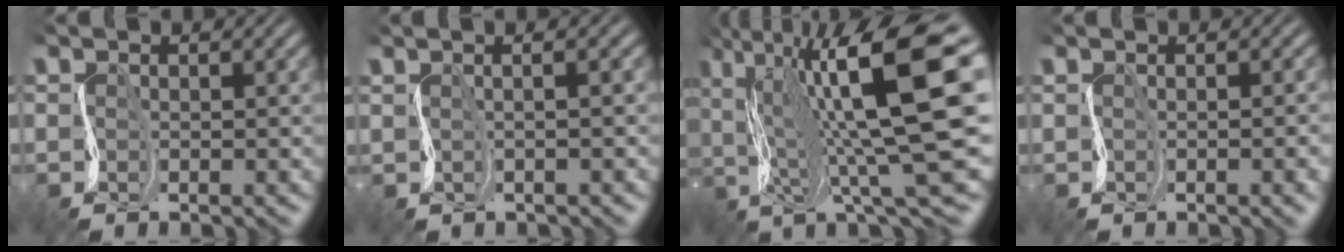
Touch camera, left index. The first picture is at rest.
{"total": 3.2, "force": [1.6, 1.5, 2.3], "torque": [-0.016, 0.023, -0.004]}
{"total": 15.5, "force": [4.3, 3.7, 14.4], "torque": [-0.234, 0.023, 0.083]}
{"total": 5.0, "force": [-0.2, 2.4, 4.4], "torque": [-0.019, 0.014, -0.001]}